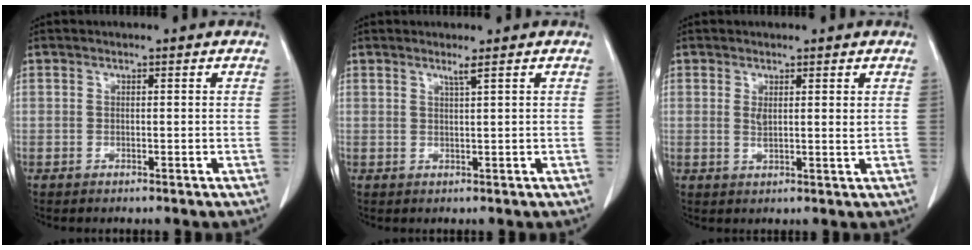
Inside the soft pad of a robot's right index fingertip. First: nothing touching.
{"total": 1.1, "force": [0.8, -0.5, 0.7], "torque": [-0.024, -0.010, 0.019]}
{"total": 2.5, "force": [0.9, 0.6, 2.3], "torque": [-0.040, -0.009, 0.018]}